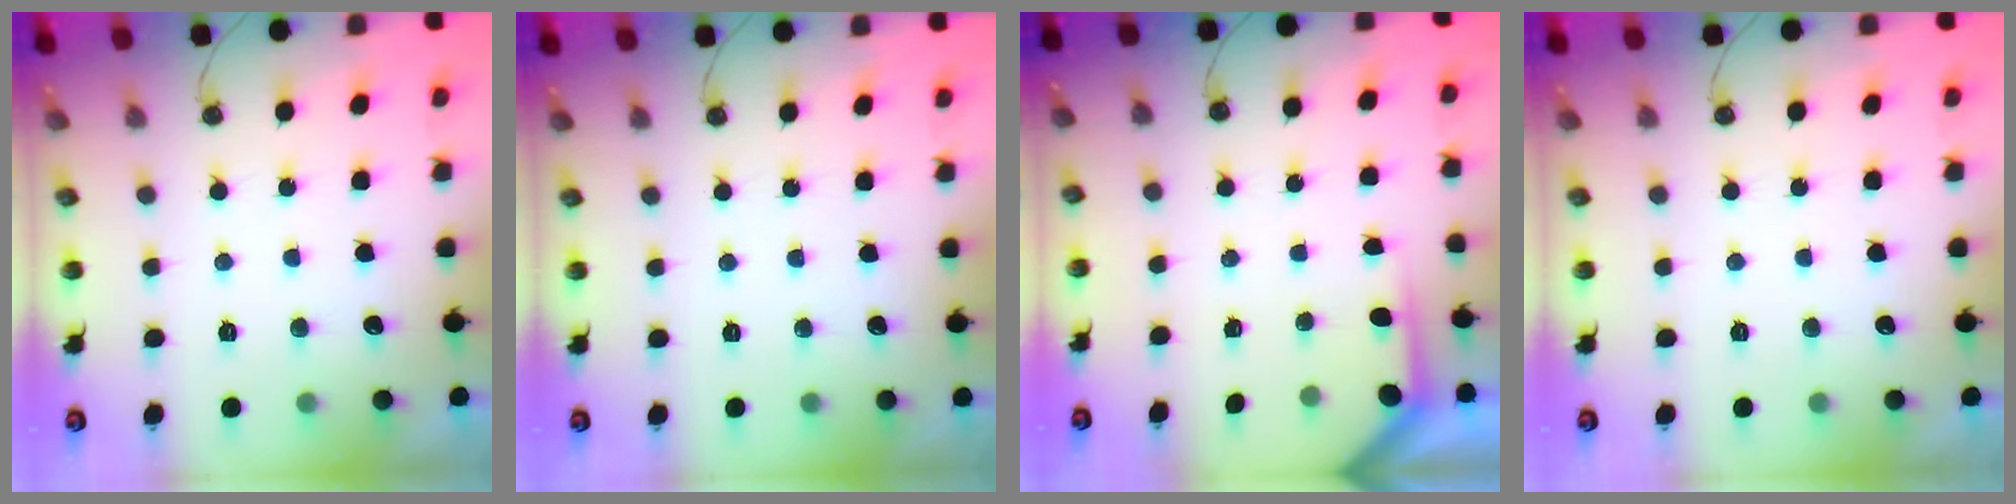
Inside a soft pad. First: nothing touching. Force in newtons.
{"total": 0.0}
{"total": 2.2, "press": 2.2, "slide": 0.3}
{"total": 0.0}